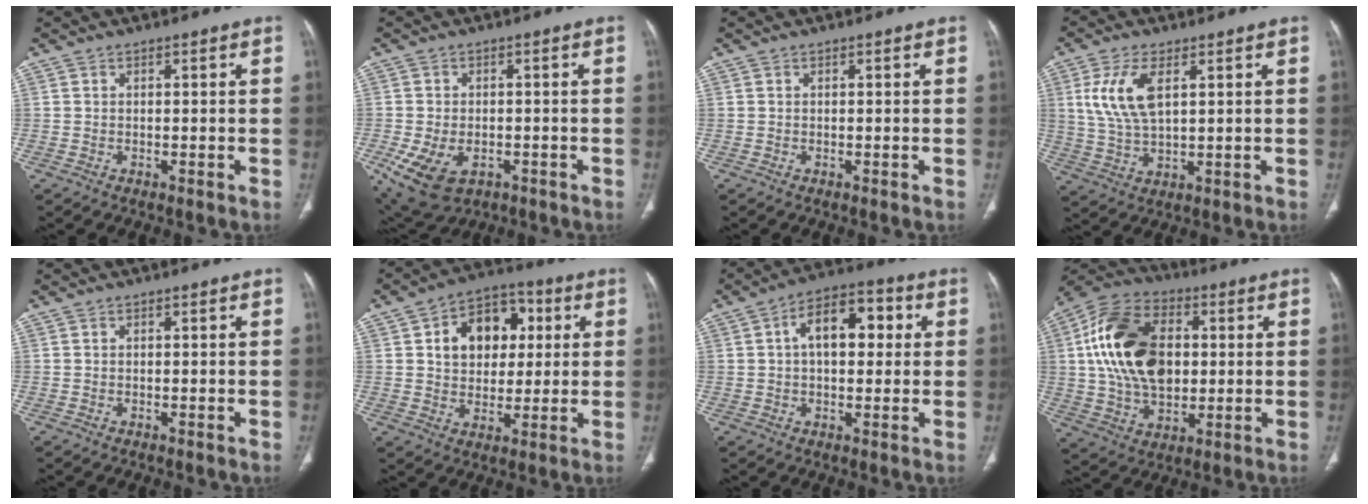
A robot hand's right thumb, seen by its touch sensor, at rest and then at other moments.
{"total": 10.3, "force": [-4.0, 6.7, 6.8], "torque": [-0.132, 0.005, -0.053]}
{"total": 0.0}
{"total": 9.7, "force": [3.0, 4.6, 8.0], "torque": [-0.171, -0.007, 0.064]}
{"total": 0.0}
{"total": 13.6, "force": [3.4, 9.8, 8.7], "torque": [-0.089, 0.008, 0.051]}
{"total": 11.5, "force": [2.3, 6.5, 9.1], "torque": [-0.121, 0.027, 0.029]}
{"total": 21.0, "force": [2.8, 13.9, 15.5], "torque": [-0.269, 0.009, 0.052]}